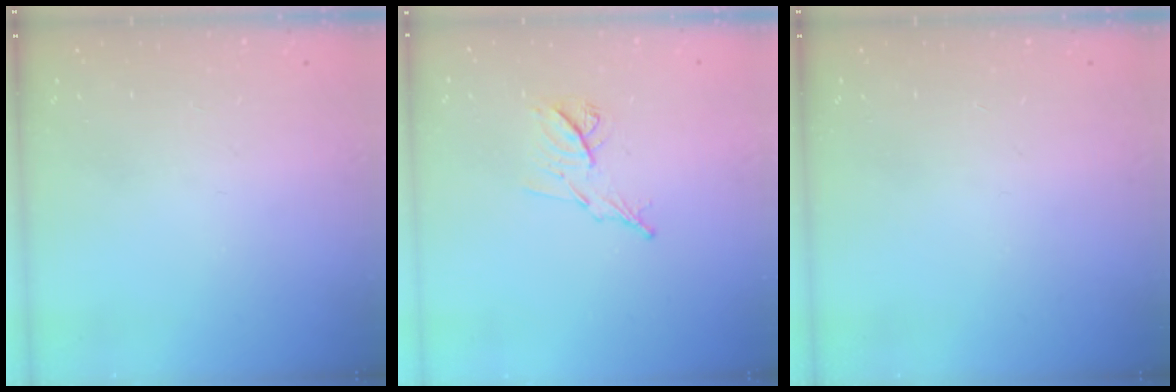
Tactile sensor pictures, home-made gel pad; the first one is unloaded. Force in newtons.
{"total": 8.6, "press": 8.6, "slide": 0.7}
{"total": 0.0}